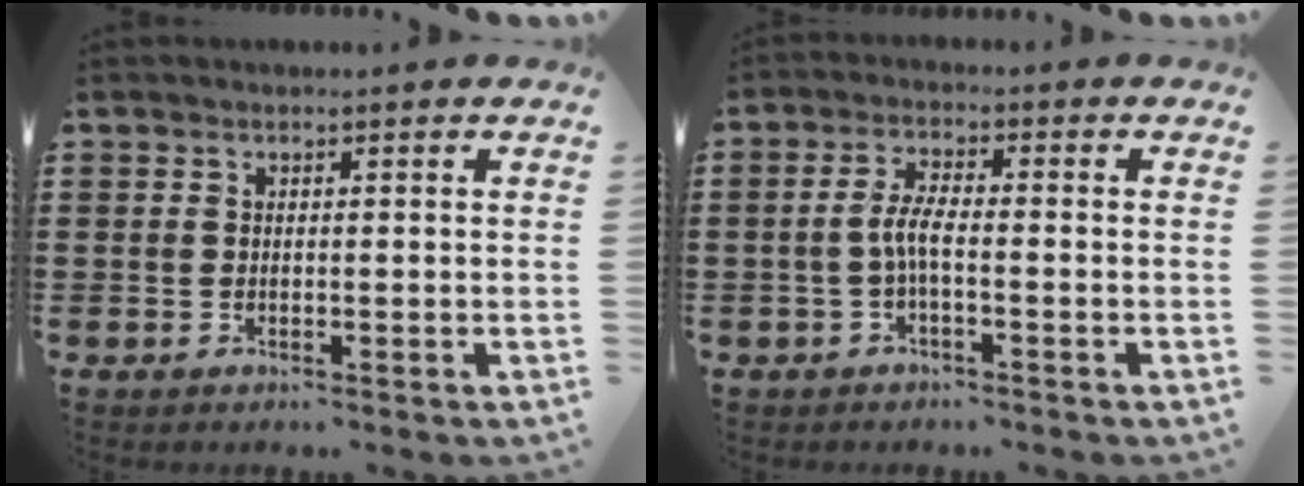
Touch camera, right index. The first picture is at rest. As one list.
[{"total": 4.0, "force": [-1.0, 0.7, 3.8], "torque": [-0.091, -0.007, -0.027]}]